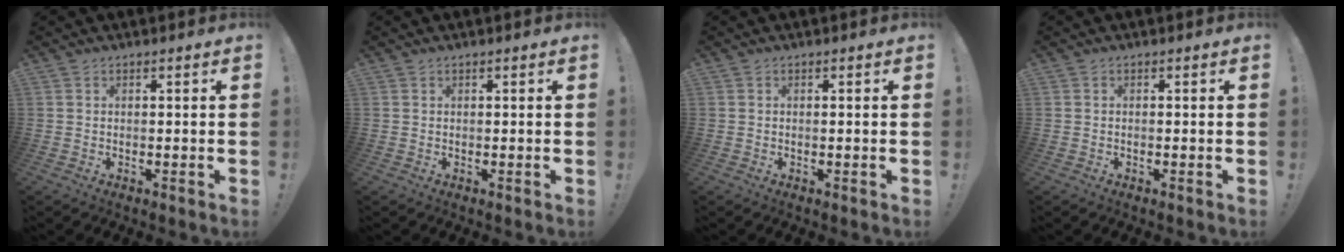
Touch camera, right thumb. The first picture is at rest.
{"total": 0.0}
{"total": 0.0}
{"total": 0.0}